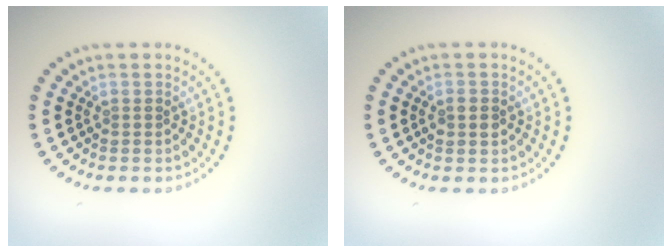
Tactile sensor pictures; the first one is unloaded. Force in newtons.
{"total": 1.9, "press": 1.9, "slide": 0.1}